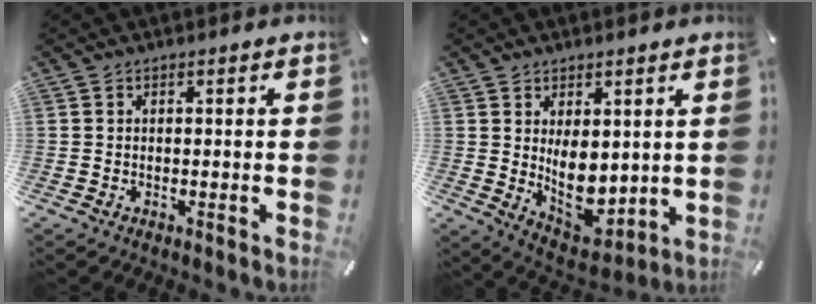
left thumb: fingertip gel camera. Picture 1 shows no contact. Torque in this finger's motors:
{"motor_torque": [2.53, 2.48, 0.49, -0.36, 0.17]}